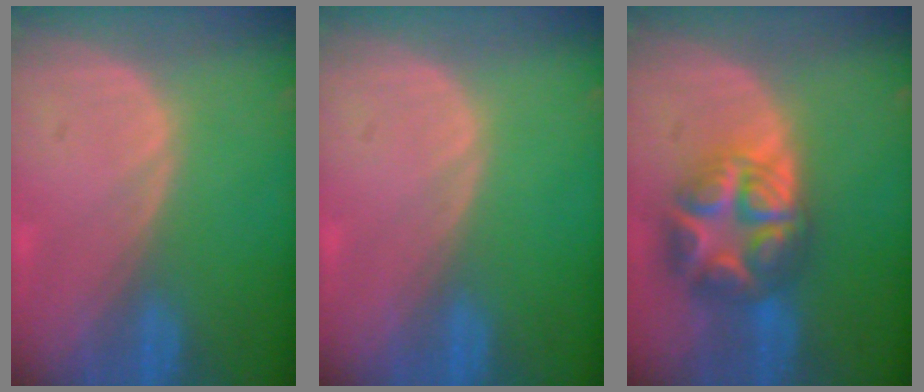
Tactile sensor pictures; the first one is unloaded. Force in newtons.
{"total": 0.0}
{"total": 8.9, "press": 8.9, "slide": 0.4}